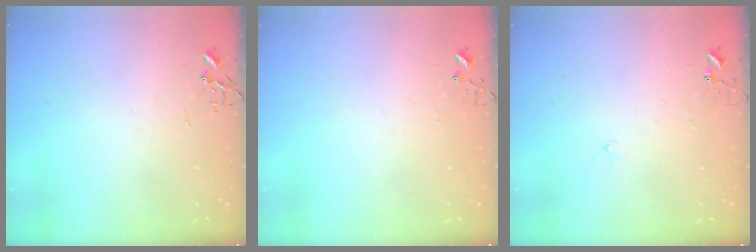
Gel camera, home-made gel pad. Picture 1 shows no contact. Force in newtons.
{"total": 3.9, "press": 3.9, "slide": 0.4}
{"total": 4.7, "press": 4.6, "slide": 0.4}